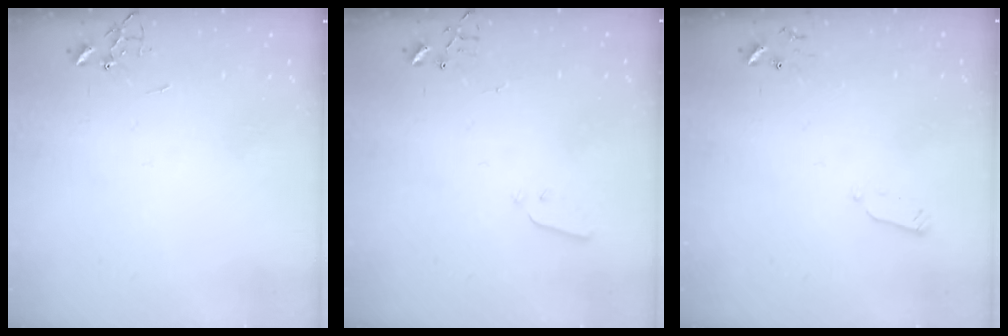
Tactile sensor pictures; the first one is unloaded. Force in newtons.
{"total": 3.0, "press": 3.0, "slide": 0.3}
{"total": 3.7, "press": 3.6, "slide": 0.8}